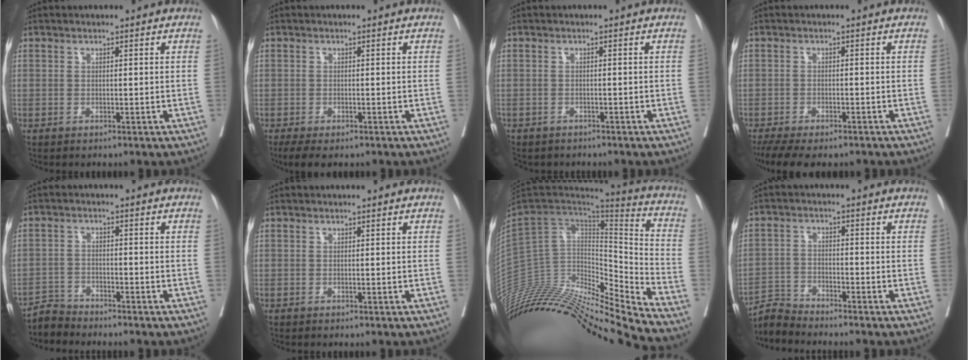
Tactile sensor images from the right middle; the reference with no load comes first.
{"total": 4.2, "force": [-3.0, 1.7, 2.4], "torque": [-0.043, -0.012, -0.047]}
{"total": 4.9, "force": [-4.0, 2.6, 1.2], "torque": [-0.026, -0.003, -0.054]}
{"total": 9.4, "force": [-7.4, 3.2, 4.8], "torque": [-0.079, -0.006, -0.111]}
{"total": 3.1, "force": [-2.9, 0.1, -1.0], "torque": [0.020, -0.013, -0.058]}
{"total": 0.0}
{"total": 29.0, "force": [-26.5, 1.2, 11.9], "torque": [-0.202, -0.020, -0.433]}
{"total": 4.0, "force": [-3.8, -0.5, -0.9], "torque": [0.014, -0.014, -0.075]}